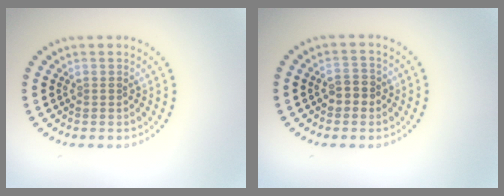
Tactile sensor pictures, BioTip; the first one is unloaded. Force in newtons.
{"total": 1.9, "press": 1.8, "slide": 0.5}